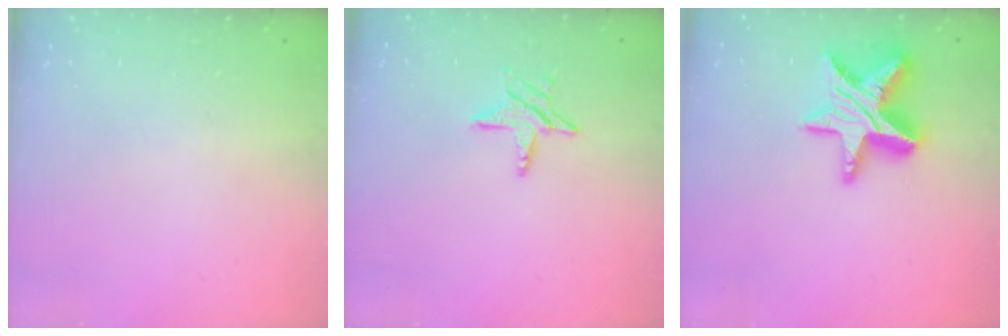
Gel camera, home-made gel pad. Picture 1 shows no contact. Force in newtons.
{"total": 6.7, "press": 6.7, "slide": 0.3}
{"total": 15.4, "press": 15.3, "slide": 1.0}